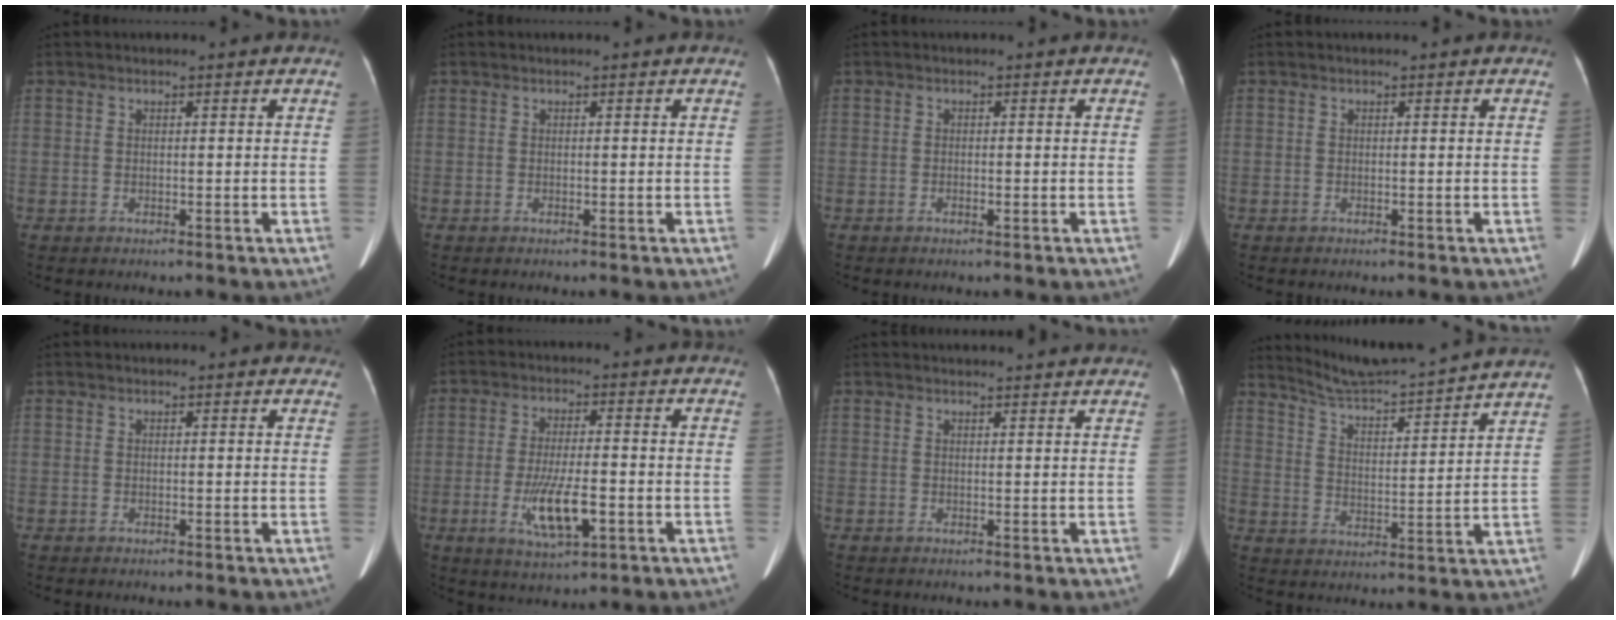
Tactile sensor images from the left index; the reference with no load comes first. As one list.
[{"total": 0.0}, {"total": 0.6, "force": [-0.4, 0.1, 0.4], "torque": [-0.012, -0.001, -0.005]}, {"total": 0.0}, {"total": 1.5, "force": [1.3, 0.7, 0.4], "torque": [0.000, 0.010, 0.007]}, {"total": 8.2, "force": [-2.6, 1.9, 7.5], "torque": [-0.146, -0.013, -0.041]}, {"total": 6.8, "force": [6.6, 0.4, 1.8], "torque": [-0.019, 0.025, 0.067]}, {"total": 15.0, "force": [14.3, -1.1, 4.4], "torque": [-0.083, -0.010, 0.213]}]